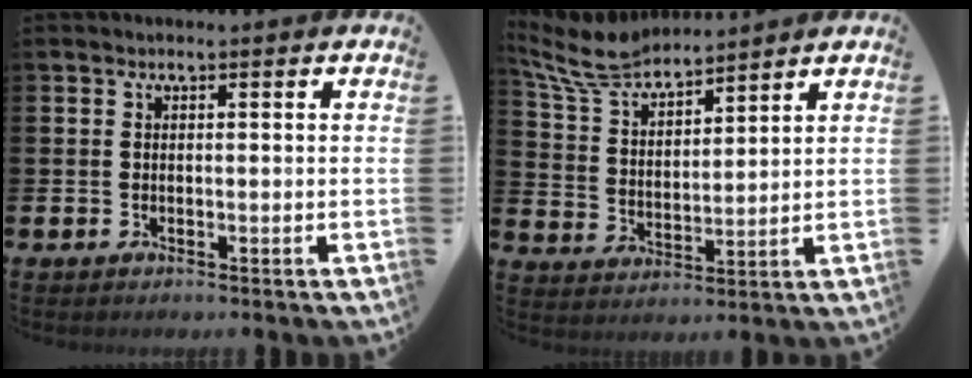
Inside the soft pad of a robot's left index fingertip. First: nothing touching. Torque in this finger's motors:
{"motor_torque": [0.60, -0.51, 0.40, 0.13]}